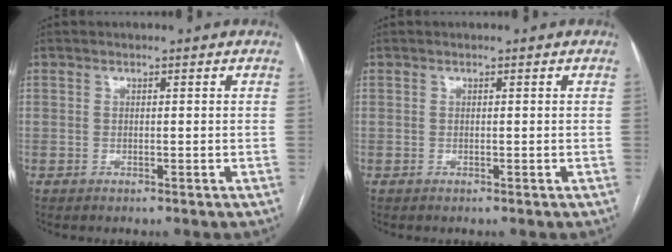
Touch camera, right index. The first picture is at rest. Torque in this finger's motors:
{"motor_torque": [0.00, 0.00, 0.00, 0.00]}